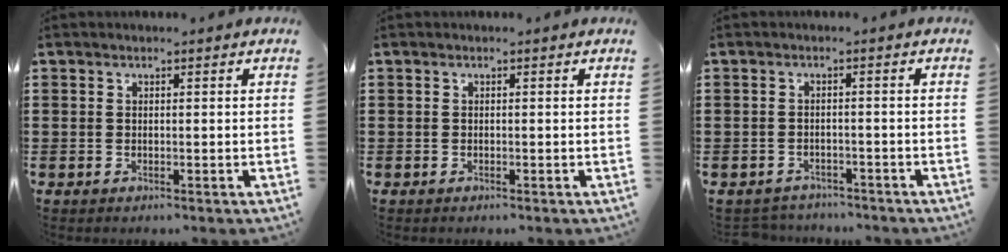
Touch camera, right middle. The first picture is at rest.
{"total": 0.0}
{"total": 2.0, "force": [-2.0, 0.4, -0.3], "torque": [-0.004, 0.001, -0.047]}